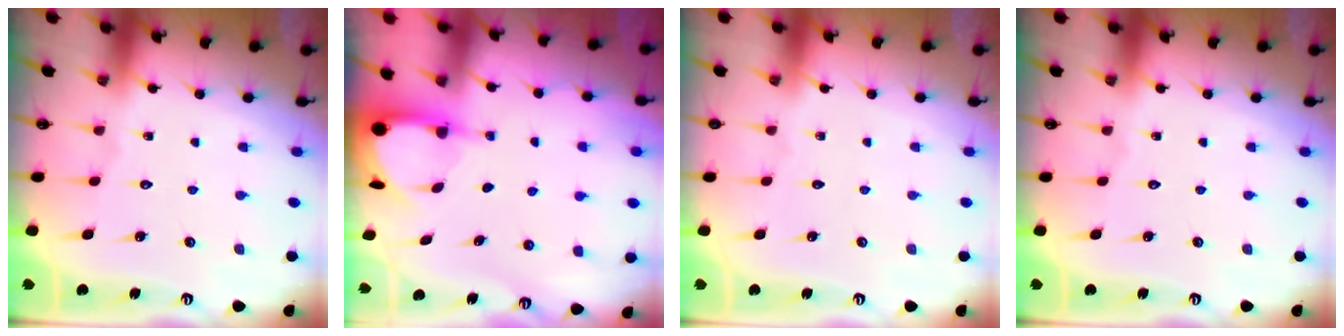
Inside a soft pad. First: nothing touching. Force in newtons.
{"total": 3.9, "press": 3.9, "slide": 0.3}
{"total": 0.0}
{"total": 0.0}